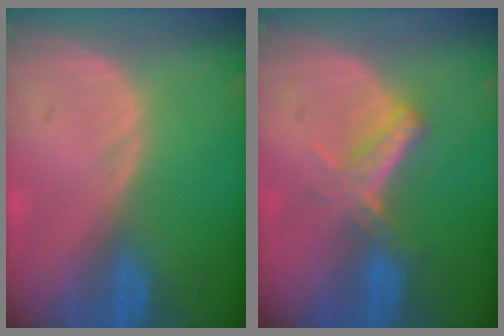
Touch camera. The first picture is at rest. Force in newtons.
{"total": 5.6, "press": 4.7, "slide": 3.0}